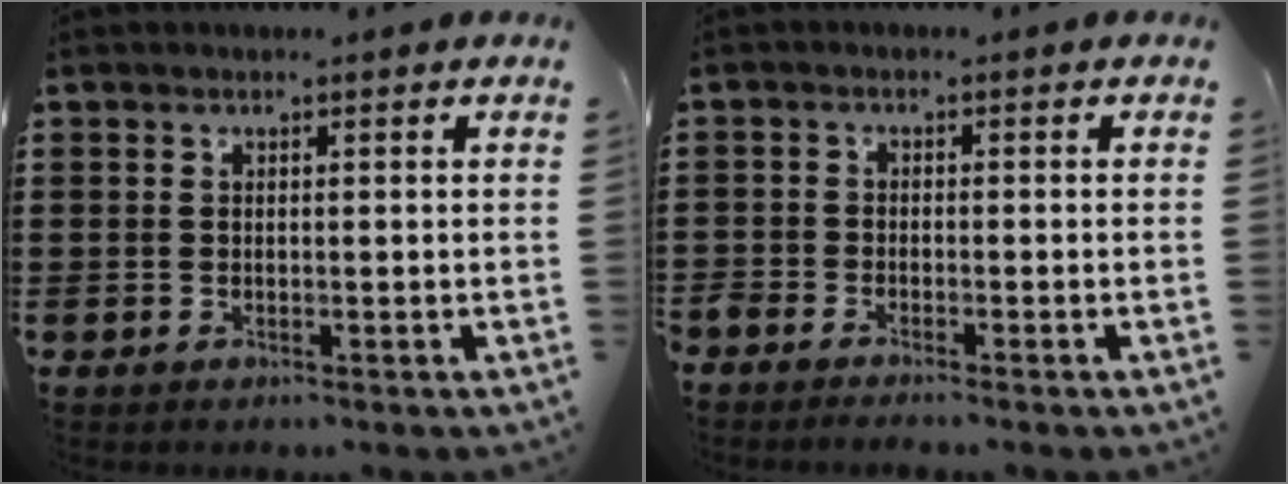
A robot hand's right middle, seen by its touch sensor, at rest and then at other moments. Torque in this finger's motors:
{"motor_torque": [0.40, -0.21, 0.45, 0.08]}